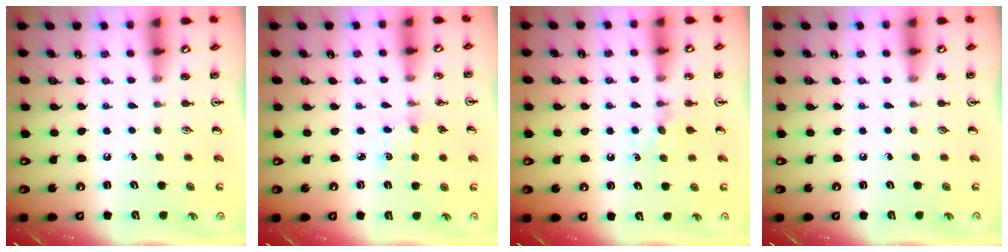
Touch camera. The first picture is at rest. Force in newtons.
{"total": 2.8, "press": 2.8, "slide": 0.3}
{"total": 4.2, "press": 4.1, "slide": 0.6}
{"total": 0.0}